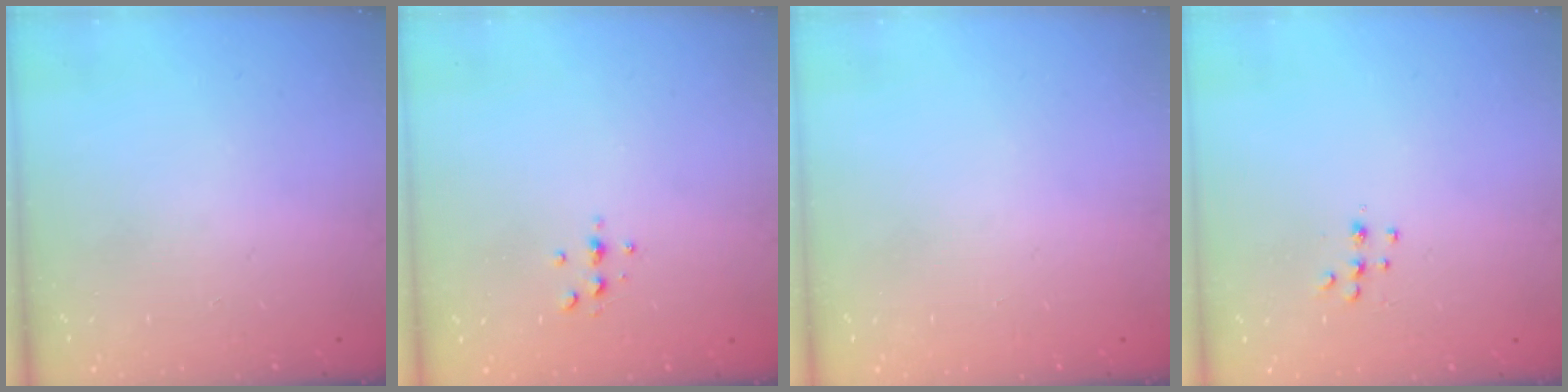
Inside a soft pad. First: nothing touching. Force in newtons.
{"total": 3.3, "press": 3.2, "slide": 0.4}
{"total": 0.0}
{"total": 5.8, "press": 5.8, "slide": 0.4}